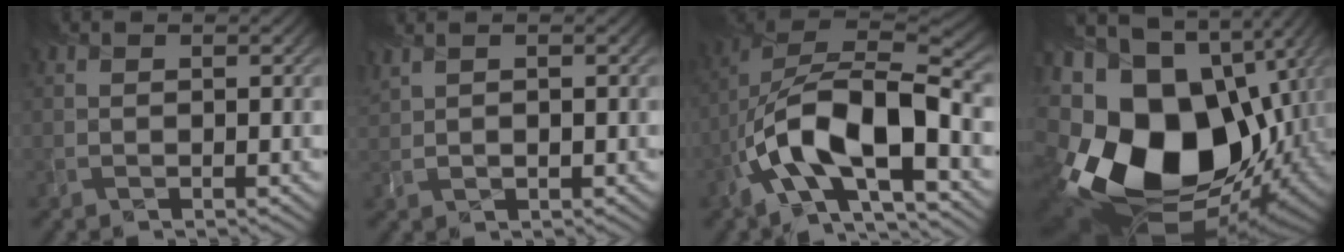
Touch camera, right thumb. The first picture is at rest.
{"total": 1.7, "force": [1.3, 0.3, 1.1], "torque": [-0.027, 0.004, 0.025]}
{"total": 14.5, "force": [-5.4, 5.7, 12.1], "torque": [-0.221, -0.001, -0.099]}
{"total": 23.0, "force": [-4.0, 15.8, 16.1], "torque": [-0.375, -0.077, -0.025]}